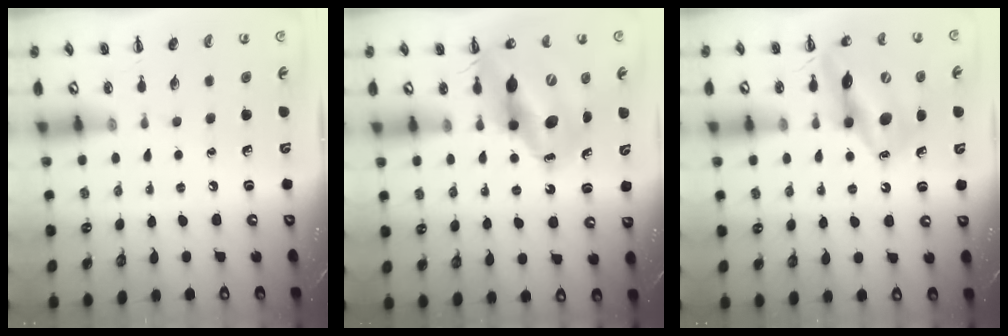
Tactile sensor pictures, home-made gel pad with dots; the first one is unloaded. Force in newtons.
{"total": 15.9, "press": 15.1, "slide": 4.7}
{"total": 15.9, "press": 15.5, "slide": 3.1}